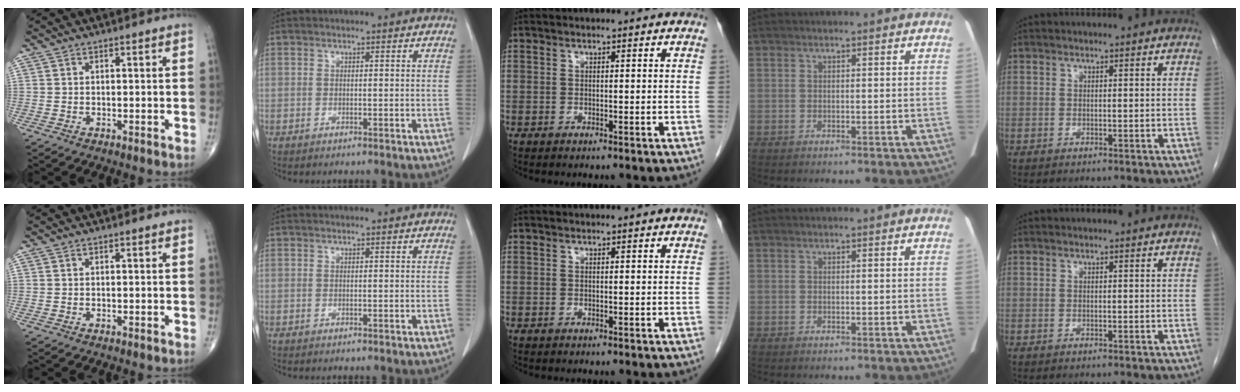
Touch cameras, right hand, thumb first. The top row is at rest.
{}